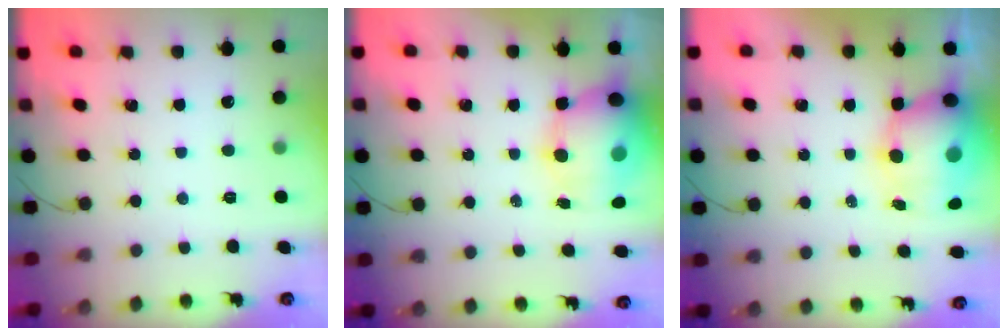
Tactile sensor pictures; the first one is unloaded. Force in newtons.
{"total": 13.9, "press": 13.4, "slide": 3.4}
{"total": 12.0, "press": 11.7, "slide": 2.7}